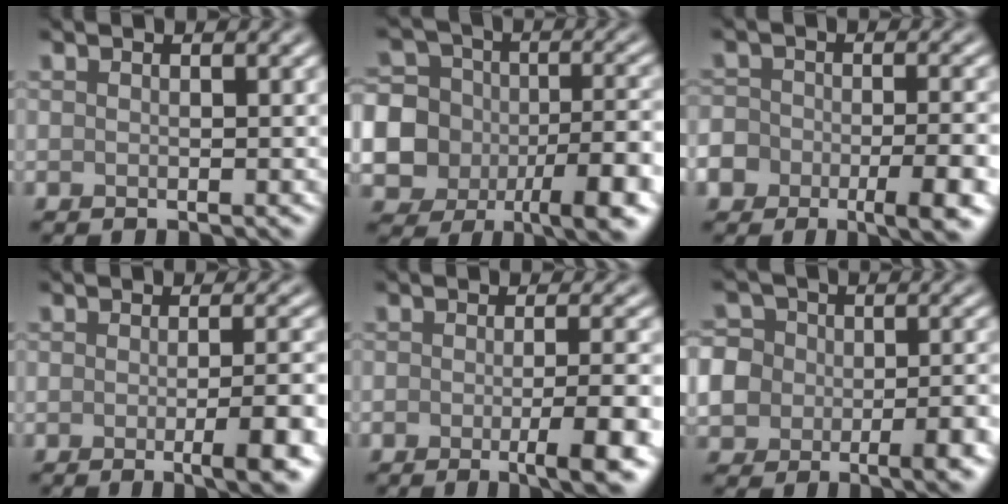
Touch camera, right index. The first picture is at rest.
{"total": 13.4, "force": [-4.8, 10.6, 6.7], "torque": [-0.121, -0.021, -0.101]}
{"total": 8.3, "force": [-4.8, 4.4, 5.1], "torque": [-0.074, -0.002, -0.074]}
{"total": 5.2, "force": [-1.5, 1.2, 4.8], "torque": [-0.066, -0.003, -0.021]}
{"total": 5.4, "force": [-2.2, 1.1, 4.8], "torque": [-0.070, -0.002, -0.034]}
{"total": 8.2, "force": [-2.6, 6.0, 4.9], "torque": [-0.067, 0.000, -0.063]}